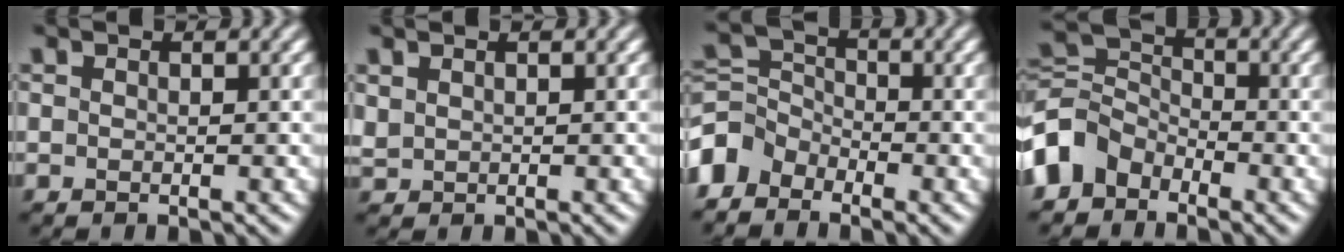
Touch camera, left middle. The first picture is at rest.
{"total": 0.8, "force": [0.5, 0.6, 0.2], "torque": [-0.009, -0.001, 0.015]}
{"total": 3.9, "force": [-3.0, 2.3, 1.0], "torque": [-0.023, 0.008, -0.078]}
{"total": 4.5, "force": [-2.9, 3.2, 1.4], "torque": [-0.026, 0.010, -0.078]}